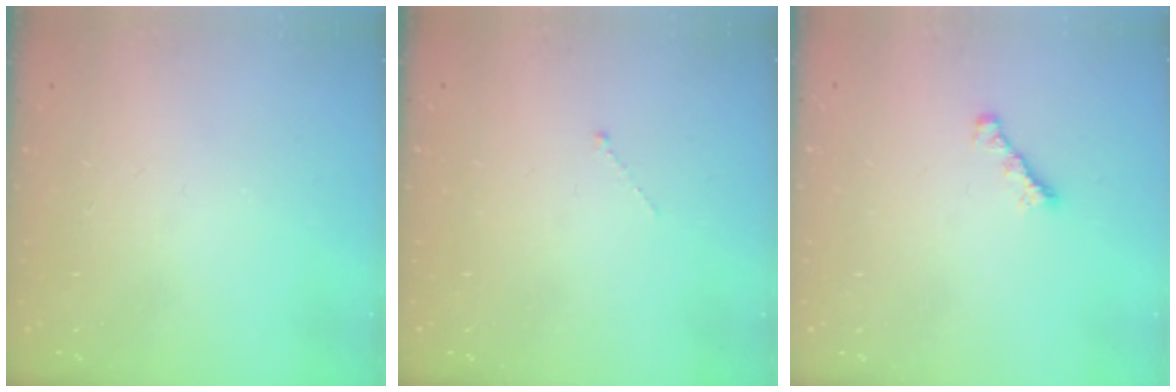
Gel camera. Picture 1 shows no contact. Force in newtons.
{"total": 0.0}
{"total": 1.8, "press": 1.7, "slide": 0.6}